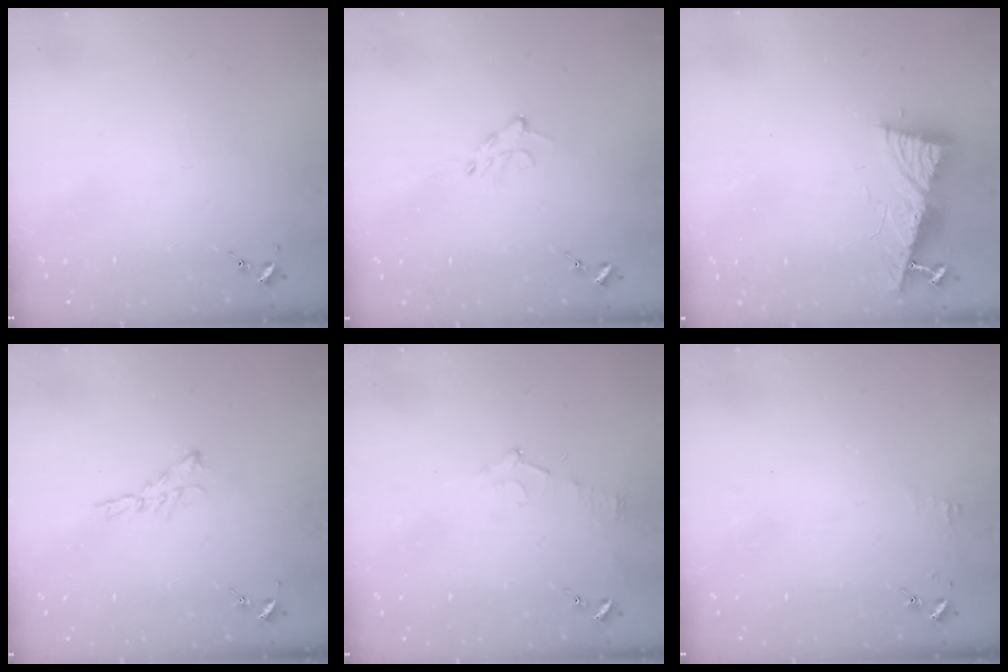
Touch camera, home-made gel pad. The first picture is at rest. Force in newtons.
{"total": 4.6, "press": 4.6, "slide": 0.5}
{"total": 10.3, "press": 10.3, "slide": 1.0}
{"total": 4.9, "press": 4.9, "slide": 0.3}
{"total": 6.8, "press": 6.7, "slide": 0.7}
{"total": 3.5, "press": 3.5, "slide": 0.3}